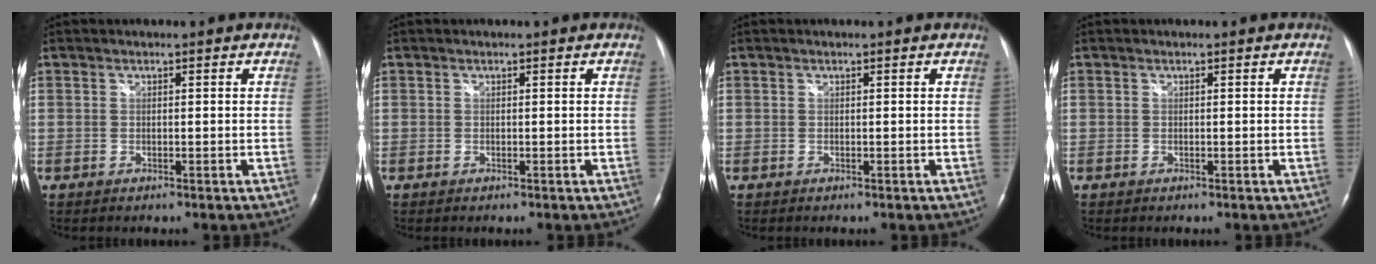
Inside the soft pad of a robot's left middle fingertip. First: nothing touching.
{"total": 0.0}
{"total": 0.0}
{"total": 0.0}